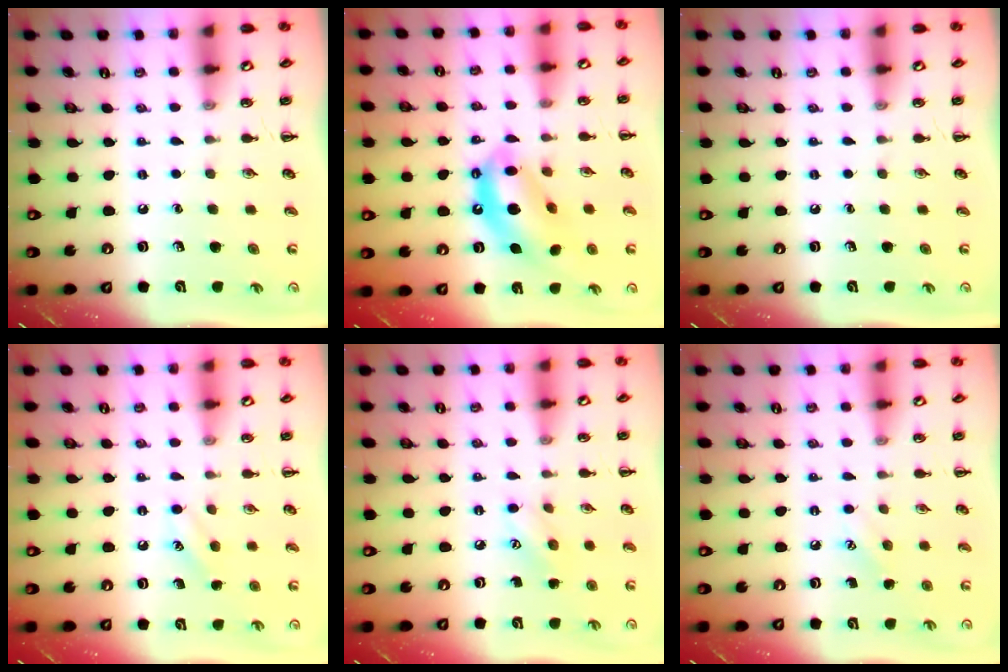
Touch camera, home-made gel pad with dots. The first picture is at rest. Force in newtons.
{"total": 12.9, "press": 12.4, "slide": 3.4}
{"total": 0.0}
{"total": 6.8, "press": 6.6, "slide": 2.0}
{"total": 5.6, "press": 5.5, "slide": 1.1}
{"total": 6.0, "press": 5.8, "slide": 1.7}